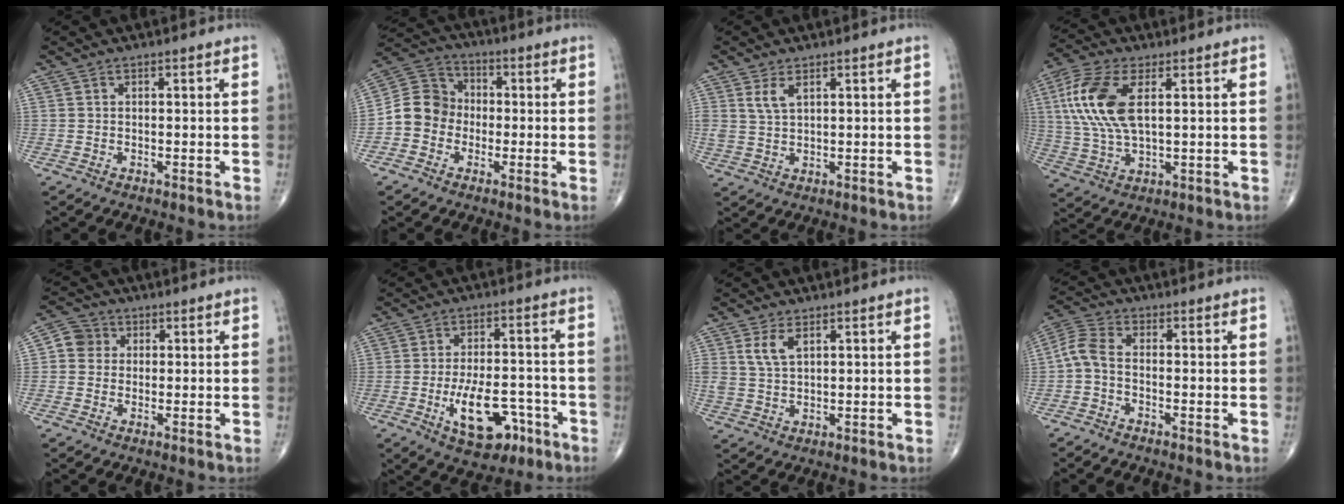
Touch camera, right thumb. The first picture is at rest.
{"total": 9.1, "force": [-2.0, 8.1, 3.6], "torque": [-0.046, 0.037, -0.049]}
{"total": 3.4, "force": [1.8, 1.5, 2.5], "torque": [-0.050, -0.006, 0.043]}
{"total": 14.1, "force": [3.4, 6.5, 12.0], "torque": [-0.275, 0.001, 0.070]}
{"total": 4.6, "force": [0.7, 4.3, 1.3], "torque": [-0.002, 0.006, 0.002]}
{"total": 11.9, "force": [-4.8, 6.3, 8.9], "torque": [-0.122, 0.027, -0.068]}
{"total": 4.7, "force": [2.2, 2.4, 3.4], "torque": [-0.069, -0.006, 0.050]}
{"total": 4.8, "force": [-1.3, 2.4, 3.9], "torque": [-0.093, 0.018, -0.040]}